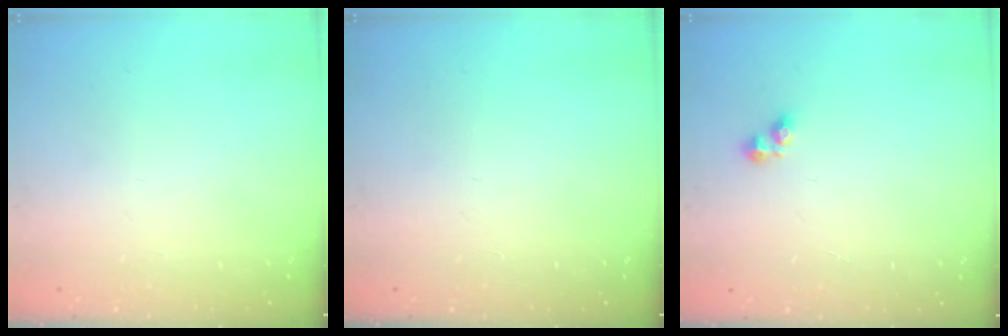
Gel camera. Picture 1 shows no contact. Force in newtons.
{"total": 0.0}
{"total": 2.1, "press": 2.1, "slide": 0.3}